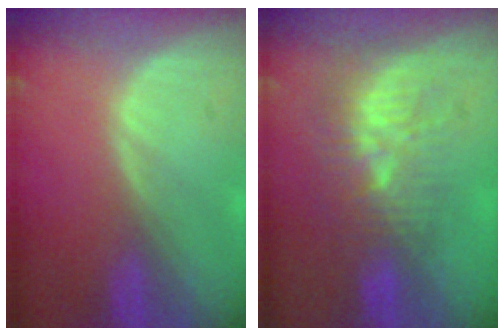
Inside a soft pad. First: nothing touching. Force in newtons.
{"total": 9.8, "press": 8.6, "slide": 4.7}